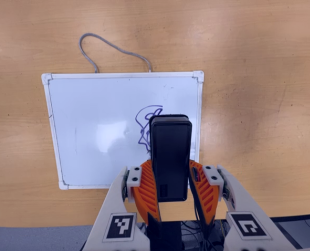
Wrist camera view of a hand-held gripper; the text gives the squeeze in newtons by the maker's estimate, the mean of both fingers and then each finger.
{"total": 7.3, "left": 6.1, "right": 8.4}